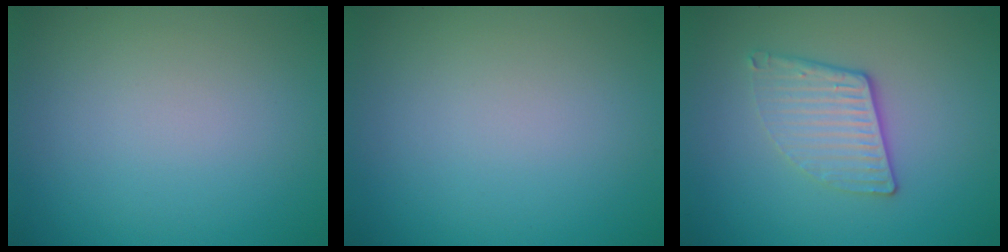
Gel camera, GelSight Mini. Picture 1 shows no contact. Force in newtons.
{"total": 0.0}
{"total": 3.2, "press": 2.8, "slide": 1.6}